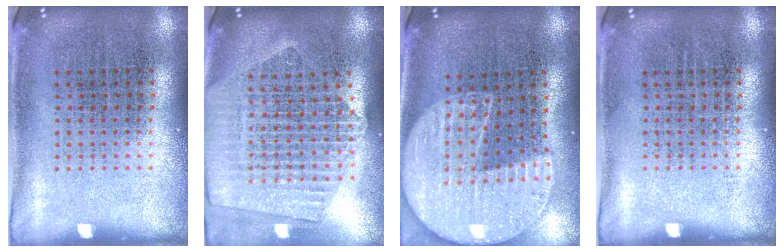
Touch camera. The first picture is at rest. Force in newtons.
{"total": 2.3, "press": 2.1, "slide": 1.1}
{"total": 2.3, "press": 2.0, "slide": 1.1}
{"total": 0.0}